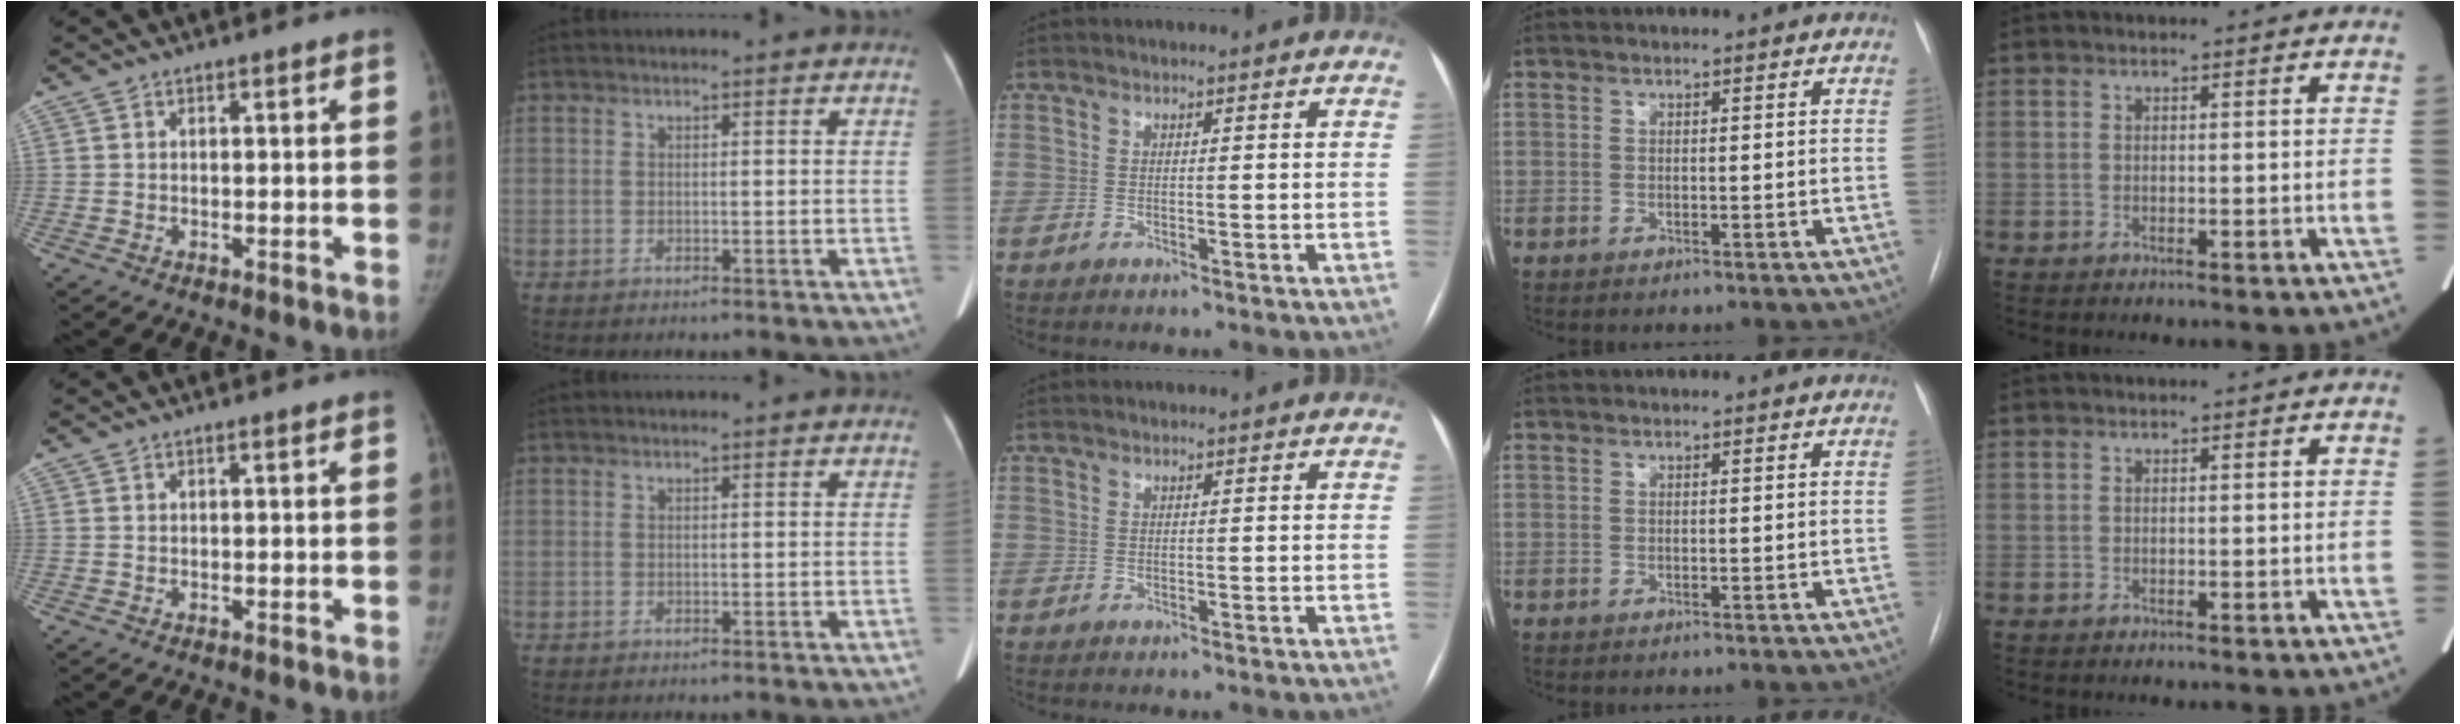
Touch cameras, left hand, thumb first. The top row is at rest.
{}